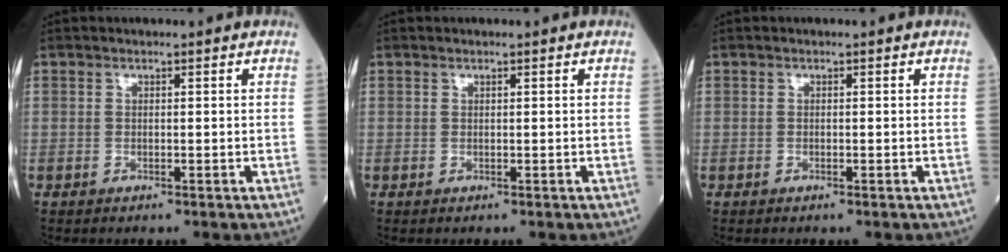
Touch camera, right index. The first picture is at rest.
{"total": 0.0}
{"total": 0.0}